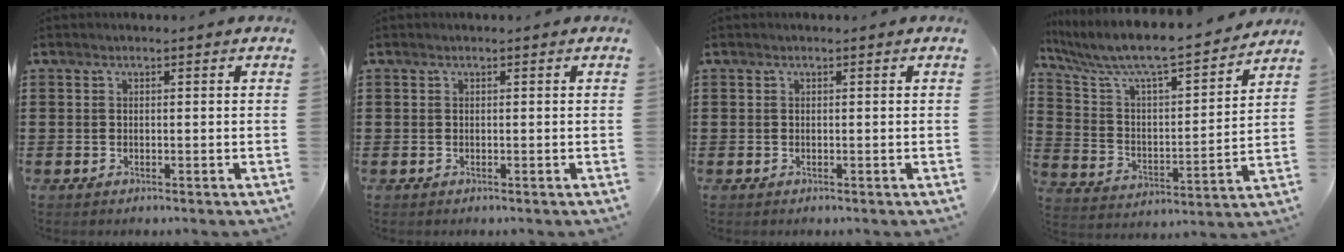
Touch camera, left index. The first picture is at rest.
{"total": 0.0}
{"total": 0.0}
{"total": 7.3, "force": [6.5, 0.8, 3.3], "torque": [-0.097, -0.054, 0.102]}